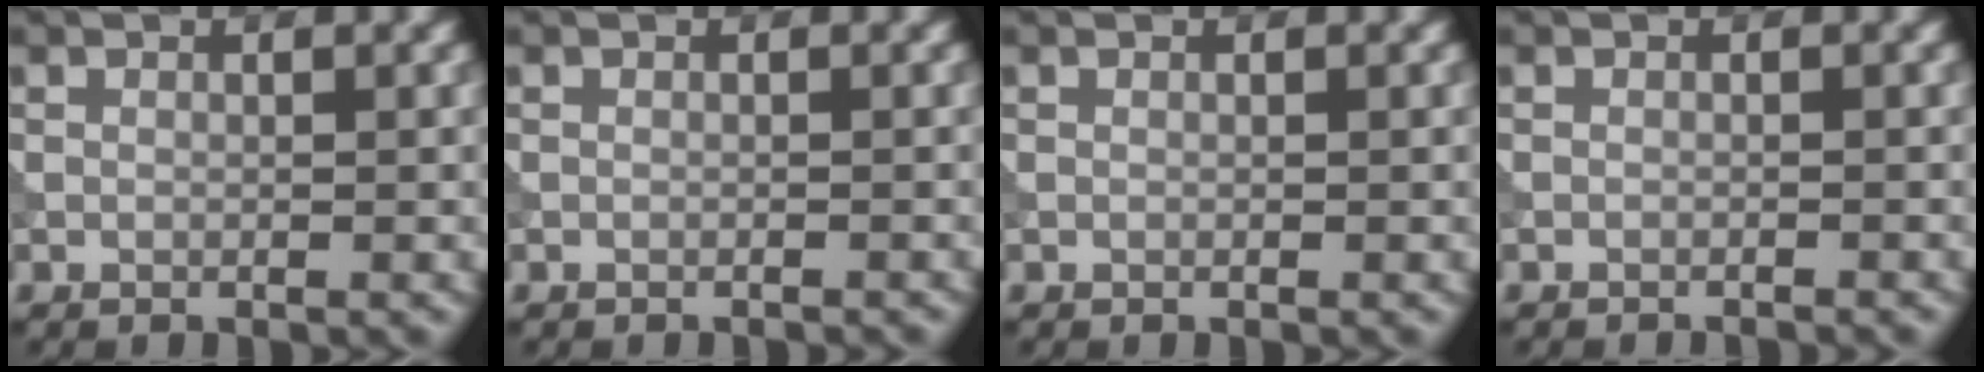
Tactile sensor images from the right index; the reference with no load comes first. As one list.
[{"total": 0.9, "force": [-0.9, 0.1, 0.3], "torque": [0.003, 0.001, -0.015]}, {"total": 0.0}, {"total": 1.4, "force": [-1.3, 0.2, 0.4], "torque": [0.007, 0.000, -0.020]}]